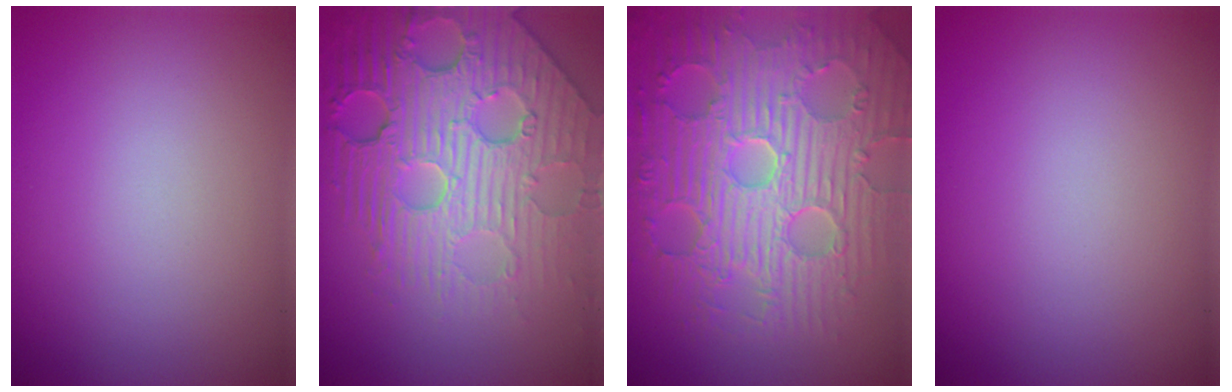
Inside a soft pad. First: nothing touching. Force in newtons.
{"total": 8.6, "press": 5.9, "slide": 6.2}
{"total": 10.1, "press": 7.0, "slide": 7.3}
{"total": 0.0}